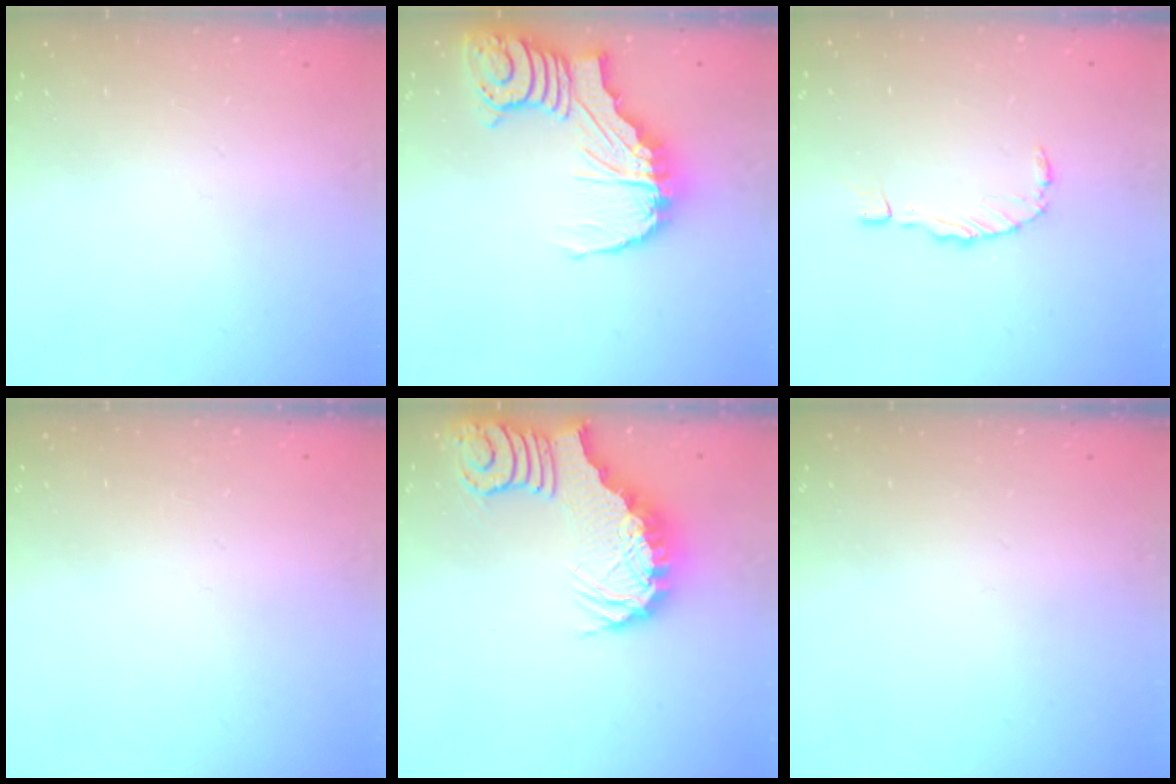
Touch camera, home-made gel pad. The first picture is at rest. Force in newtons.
{"total": 14.6, "press": 14.5, "slide": 1.7}
{"total": 0.0}
{"total": 0.0}
{"total": 3.2, "press": 3.1, "slide": 0.7}
{"total": 0.0}